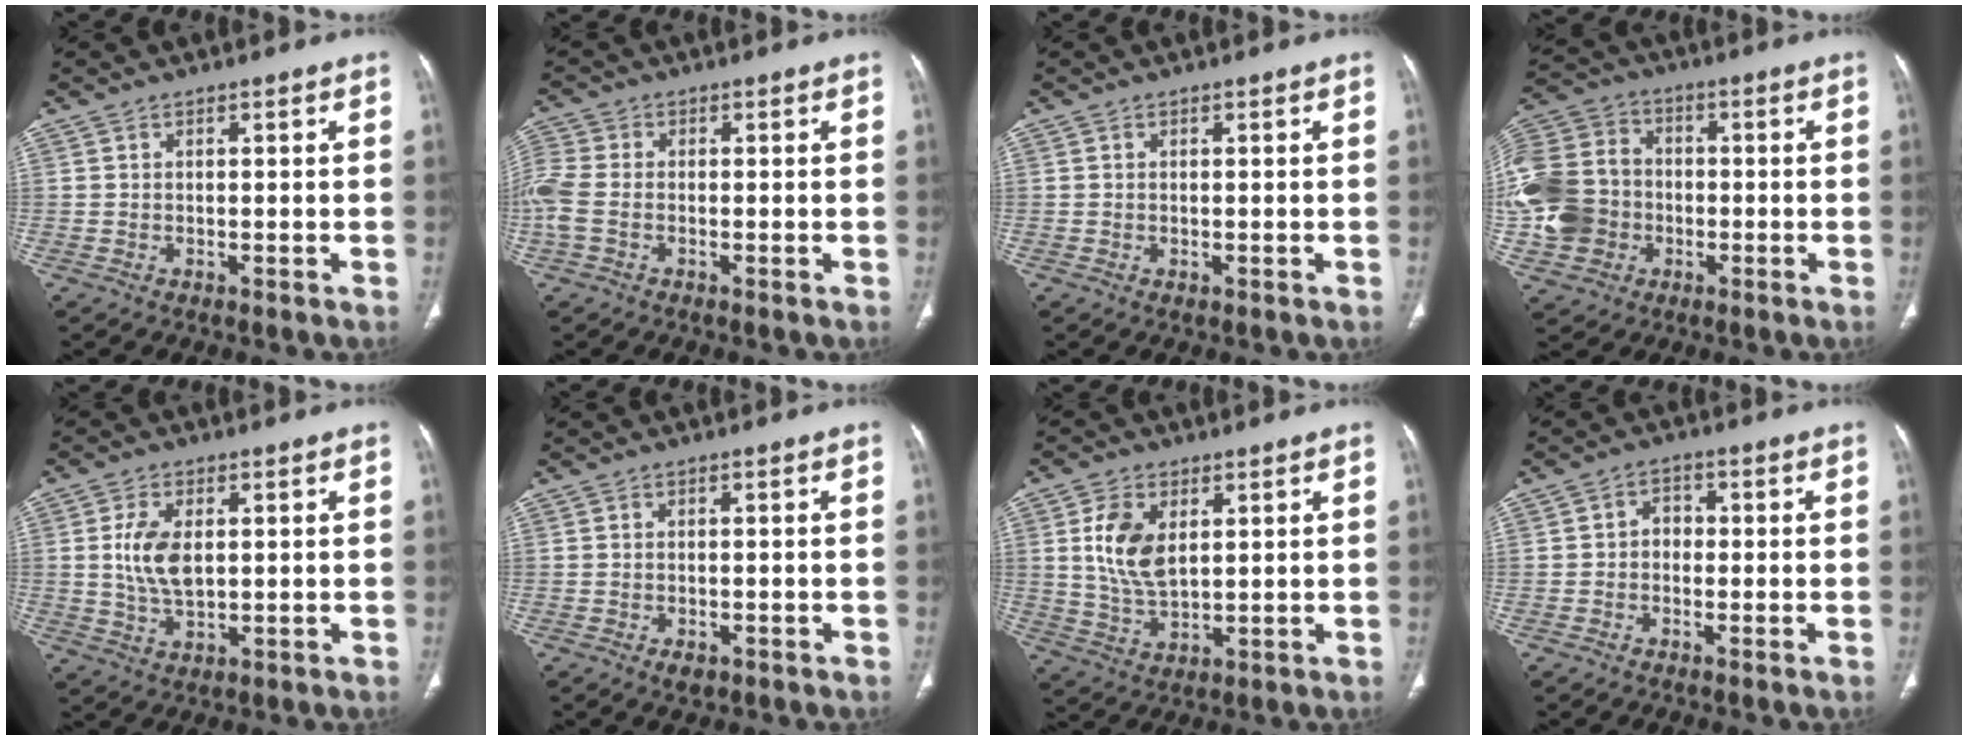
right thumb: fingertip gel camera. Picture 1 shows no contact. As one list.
[{"total": 5.9, "force": [-1.2, 3.8, 4.3], "torque": [-0.127, 0.009, -0.031]}, {"total": 0.0}, {"total": 17.2, "force": [-3.2, 14.5, 8.6], "torque": [-0.180, 0.024, -0.061]}, {"total": 7.6, "force": [1.1, 4.3, 6.2], "torque": [-0.121, -0.008, 0.025]}, {"total": 2.0, "force": [-0.9, 1.2, 1.3], "torque": [-0.016, 0.002, -0.008]}, {"total": 9.3, "force": [2.6, 5.3, 7.1], "torque": [-0.131, -0.015, 0.056]}, {"total": 3.1, "force": [-0.3, 2.5, 1.7], "torque": [-0.009, 0.014, -0.014]}]